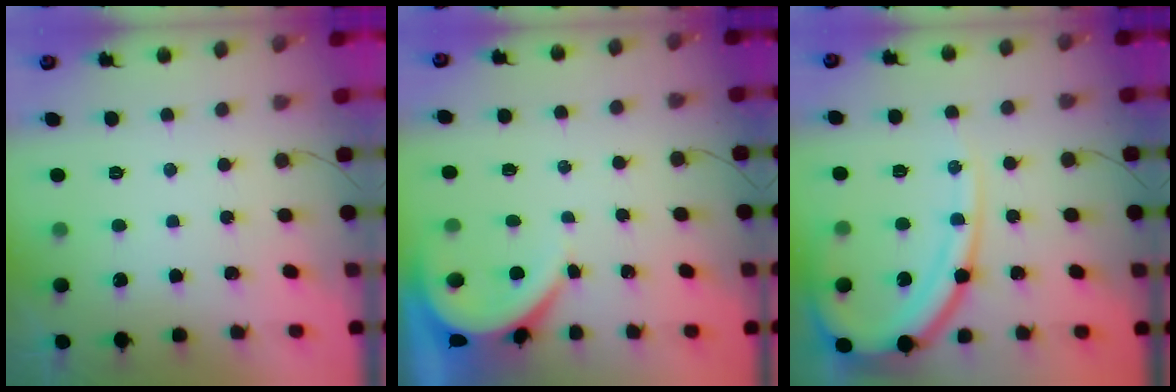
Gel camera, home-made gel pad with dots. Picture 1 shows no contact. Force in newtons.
{"total": 3.7, "press": 3.6, "slide": 0.5}
{"total": 16.0, "press": 15.9, "slide": 1.5}